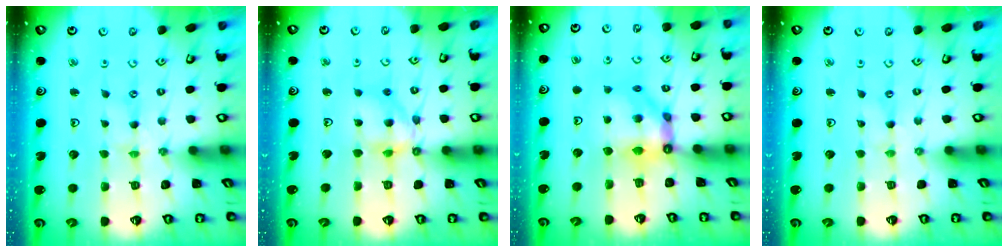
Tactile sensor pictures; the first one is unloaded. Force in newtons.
{"total": 12.0, "press": 11.9, "slide": 1.4}
{"total": 9.6, "press": 9.6, "slide": 1.0}
{"total": 0.0}